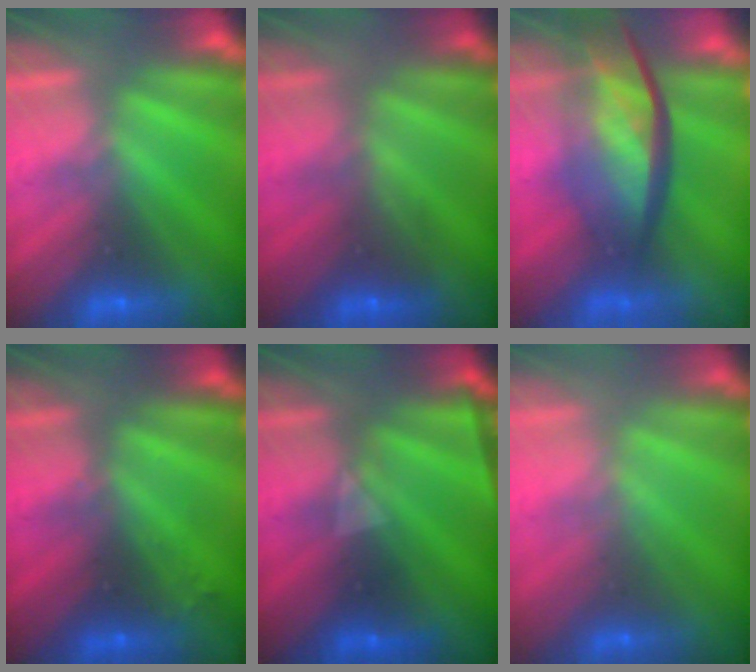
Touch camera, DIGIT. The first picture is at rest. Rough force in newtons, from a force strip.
{"total": 2.1}
{"total": 7.2}
{"total": 2.7}
{"total": 2.3}
{"total": 1.9}